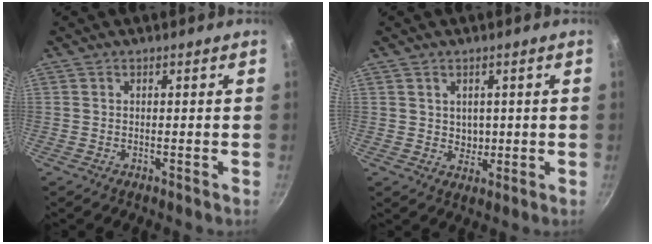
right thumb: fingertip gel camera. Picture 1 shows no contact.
{"total": 3.0, "force": [0.6, 2.7, 1.2], "torque": [-0.005, -0.011, 0.012]}